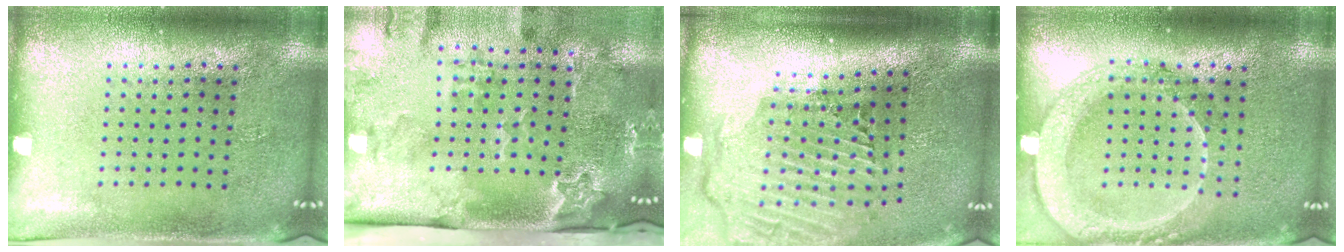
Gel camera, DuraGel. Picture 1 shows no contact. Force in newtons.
{"total": 3.4, "press": 2.4, "slide": 2.5}
{"total": 2.9, "press": 2.1, "slide": 2.0}
{"total": 1.9, "press": 1.8, "slide": 0.6}